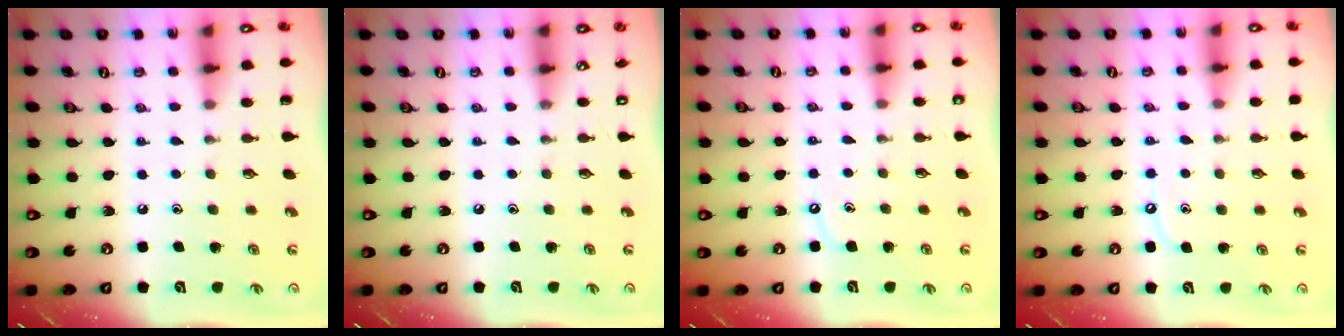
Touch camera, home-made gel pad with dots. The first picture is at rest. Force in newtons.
{"total": 0.0}
{"total": 3.2, "press": 3.1, "slide": 0.5}
{"total": 5.5, "press": 5.5, "slide": 0.5}